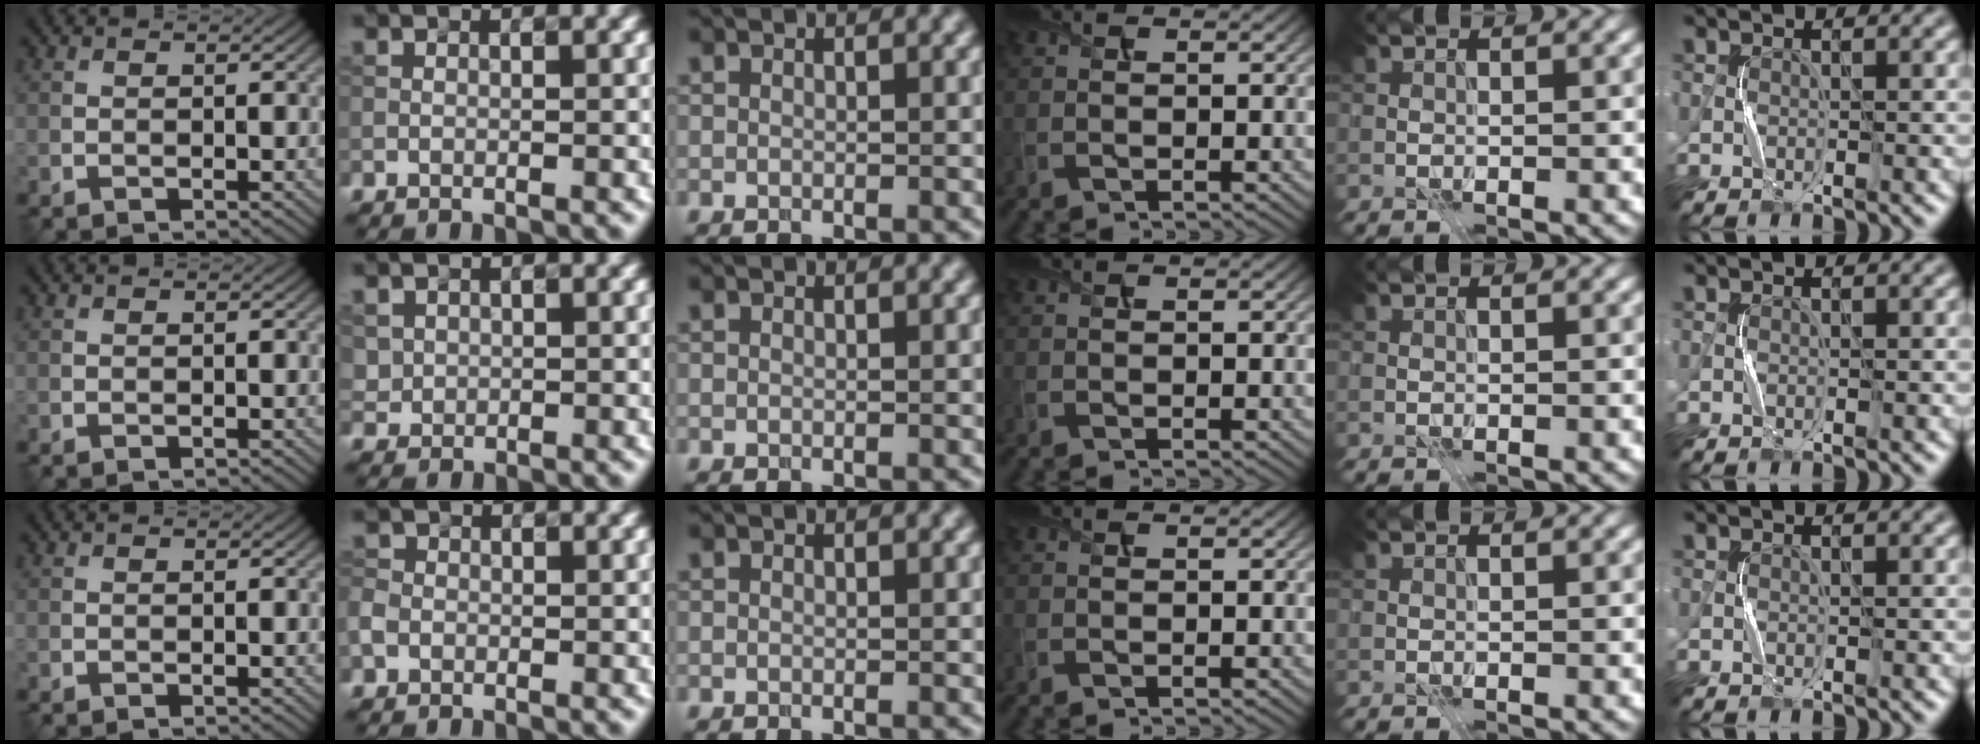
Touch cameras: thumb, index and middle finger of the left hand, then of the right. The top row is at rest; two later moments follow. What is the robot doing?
{"motion": "press", "object": "toy piano key"}